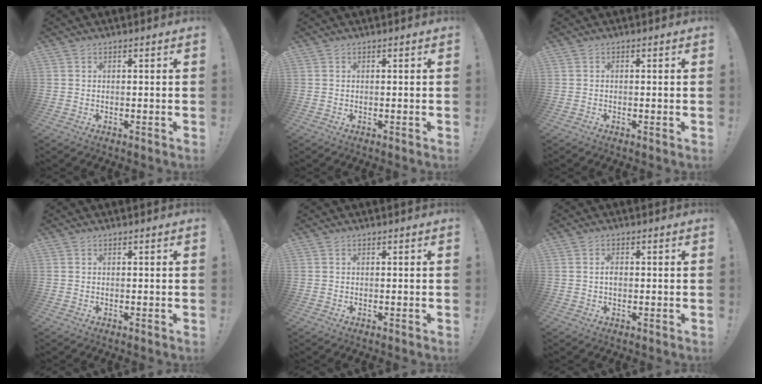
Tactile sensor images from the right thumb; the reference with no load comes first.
{"total": 0.0}
{"total": 0.6, "force": [-0.5, -0.1, 0.4], "torque": [-0.009, 0.001, -0.008]}
{"total": 0.0}
{"total": 0.0}
{"total": 1.5, "force": [-0.3, 1.2, 0.9], "torque": [-0.017, 0.005, -0.006]}